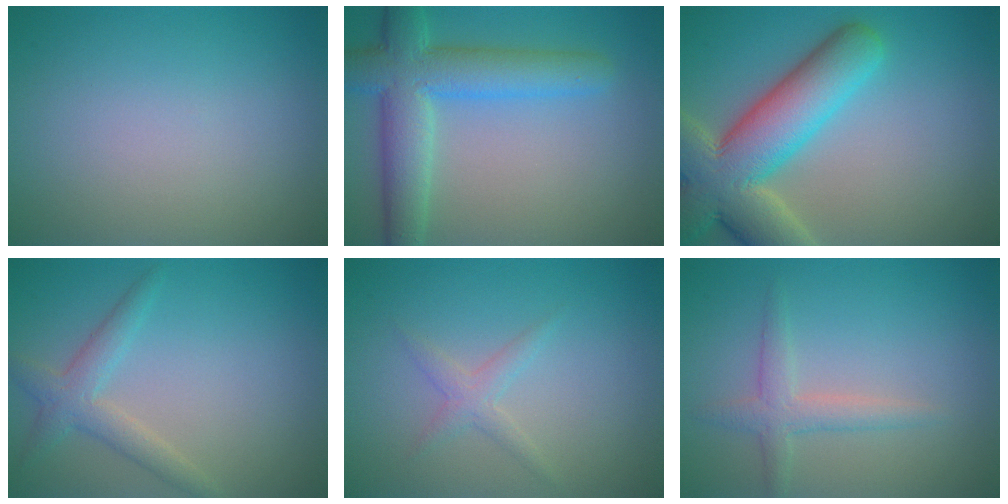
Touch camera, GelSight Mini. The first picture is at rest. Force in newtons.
{"total": 7.1, "press": 7.1, "slide": 0.3}
{"total": 10.7, "press": 10.7, "slide": 1.0}
{"total": 2.8, "press": 2.7, "slide": 0.2}
{"total": 1.5, "press": 1.5, "slide": 0.1}
{"total": 2.2, "press": 2.2, "slide": 0.1}